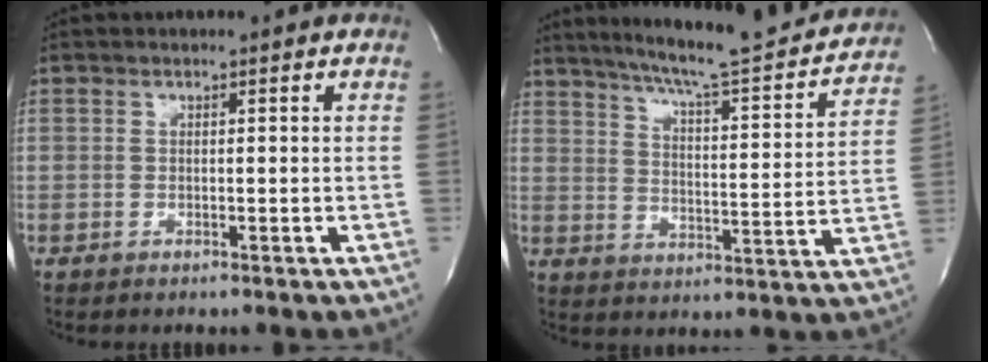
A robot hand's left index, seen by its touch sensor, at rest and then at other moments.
{"total": 21.1, "force": [19.0, 1.5, 9.1], "torque": [-0.142, -0.034, 0.253]}